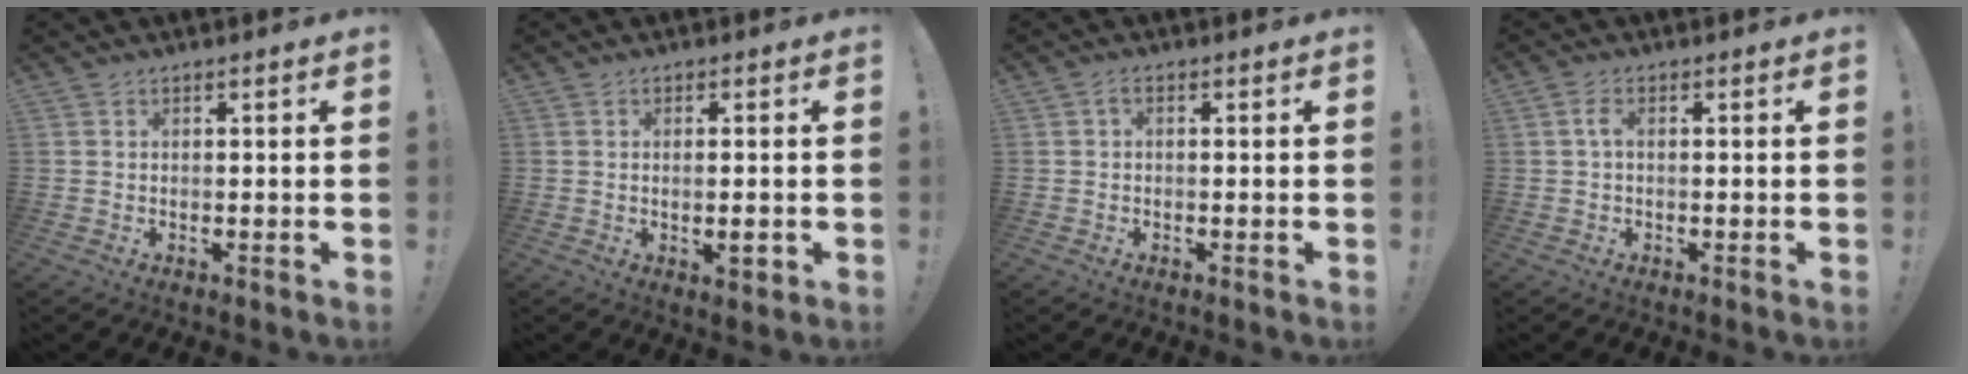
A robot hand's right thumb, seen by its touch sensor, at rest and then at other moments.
{"total": 3.1, "force": [-0.5, 0.7, 3.0], "torque": [-0.033, -0.004, -0.011]}
{"total": 1.2, "force": [-0.3, 0.5, 1.0], "torque": [-0.019, 0.004, -0.007]}
{"total": 2.5, "force": [0.1, 1.0, 2.3], "torque": [-0.045, 0.008, 0.000]}